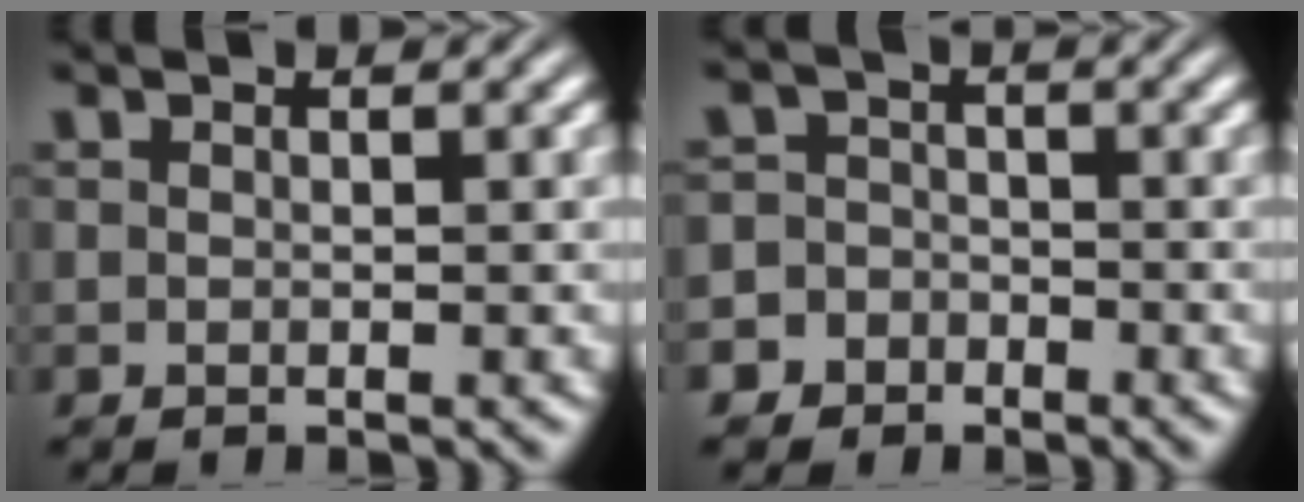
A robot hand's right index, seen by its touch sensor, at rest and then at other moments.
{"total": 5.2, "force": [-2.7, 4.4, 0.4], "torque": [-0.010, -0.015, -0.053]}